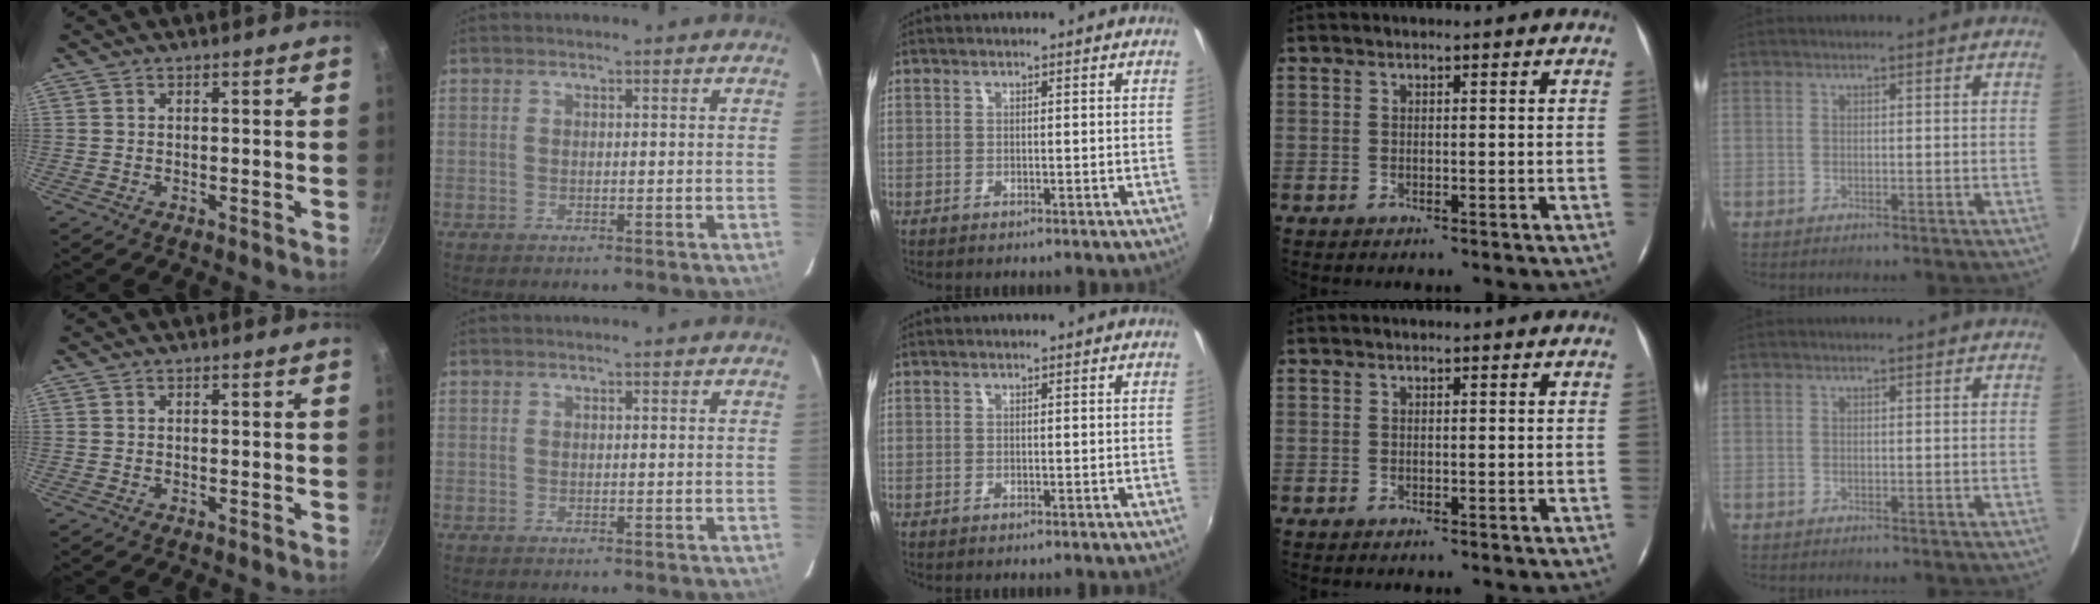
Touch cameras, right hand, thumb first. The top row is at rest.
{}